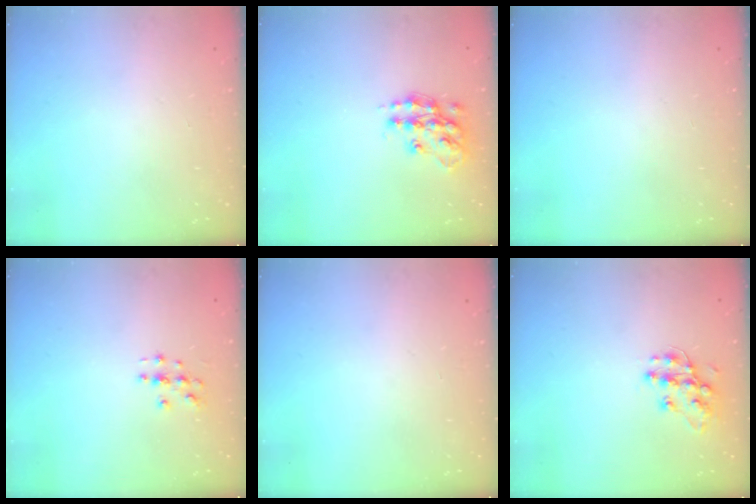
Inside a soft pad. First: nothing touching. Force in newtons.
{"total": 13.4, "press": 13.4, "slide": 0.9}
{"total": 0.0}
{"total": 2.8, "press": 2.8, "slide": 0.3}
{"total": 0.0}
{"total": 11.3, "press": 11.3, "slide": 0.2}